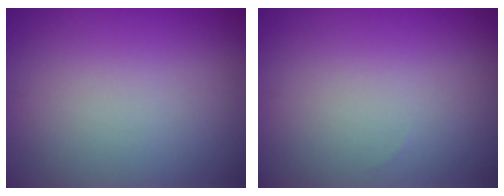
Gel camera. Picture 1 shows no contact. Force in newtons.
{"total": 0.0}